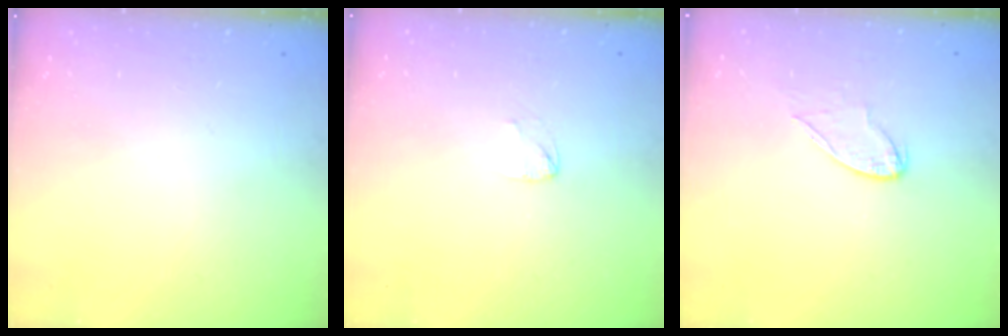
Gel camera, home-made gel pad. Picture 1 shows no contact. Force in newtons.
{"total": 2.4, "press": 2.4, "slide": 0.2}
{"total": 6.5, "press": 6.5, "slide": 0.3}